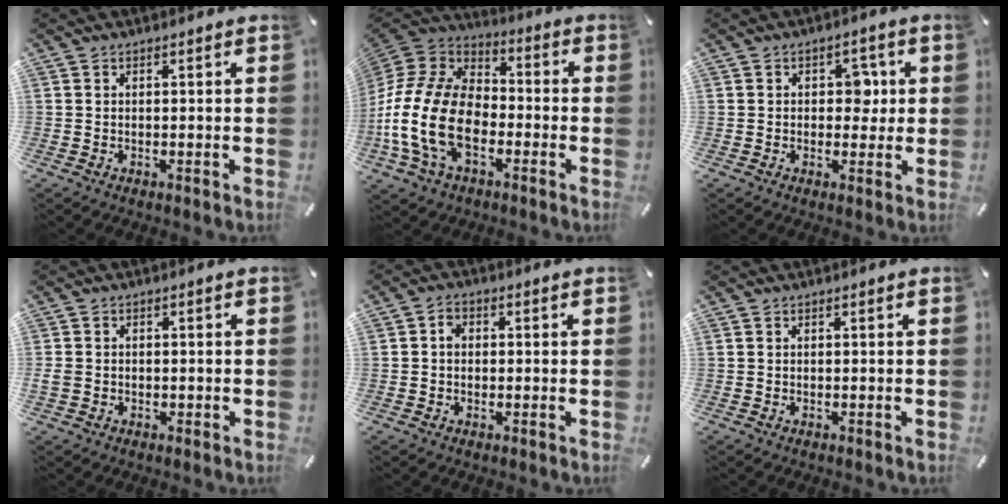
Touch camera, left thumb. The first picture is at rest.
{"total": 19.5, "force": [-7.3, 12.5, 13.1], "torque": [-0.285, 0.036, -0.130]}
{"total": 5.4, "force": [0.5, 3.8, 3.8], "torque": [-0.037, -0.004, -0.003]}
{"total": 2.3, "force": [-0.7, 2.0, 0.9], "torque": [-0.016, 0.004, -0.015]}
{"total": 2.4, "force": [-0.2, 1.9, 1.4], "torque": [-0.026, 0.008, -0.005]}
{"total": 0.0}